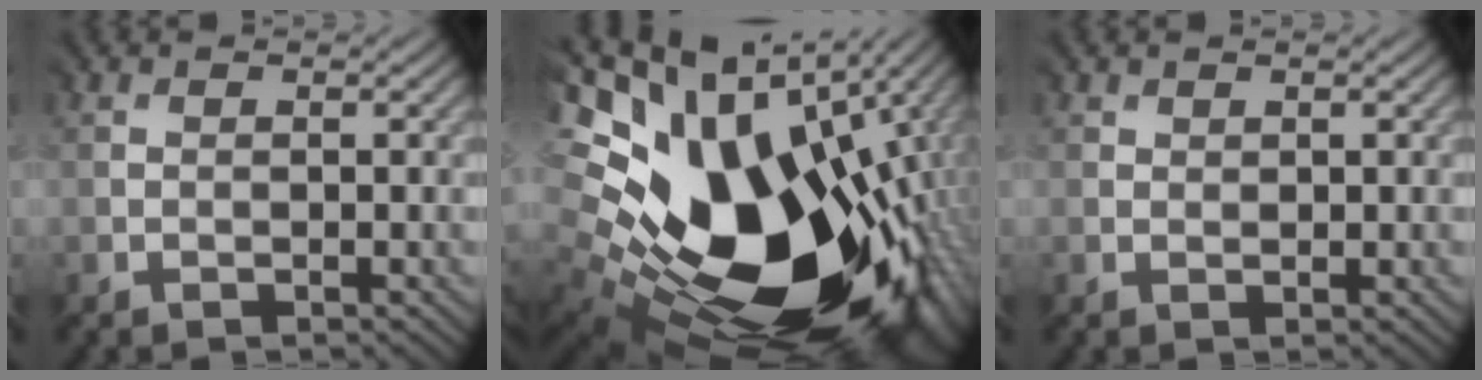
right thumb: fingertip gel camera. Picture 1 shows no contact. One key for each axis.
{"total": 19.8, "fx": -0.5, "fy": 13.4, "fz": 14.6, "tx": -0.254, "ty": -0.080, "tz": 0.035}
{"total": 1.4, "fx": 1.1, "fy": 0.8, "fz": 0.1, "tx": 0.000, "ty": -0.001, "tz": 0.023}